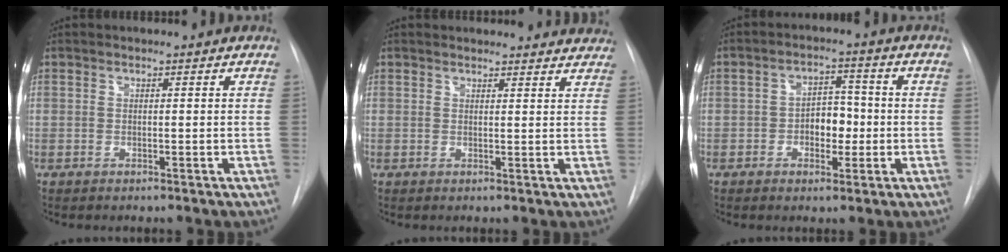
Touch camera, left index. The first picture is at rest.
{"total": 9.7, "force": [9.4, 2.2, 1.3], "torque": [0.015, -0.006, 0.080]}
{"total": 5.2, "force": [-1.8, 3.1, 3.7], "torque": [-0.053, 0.010, -0.026]}